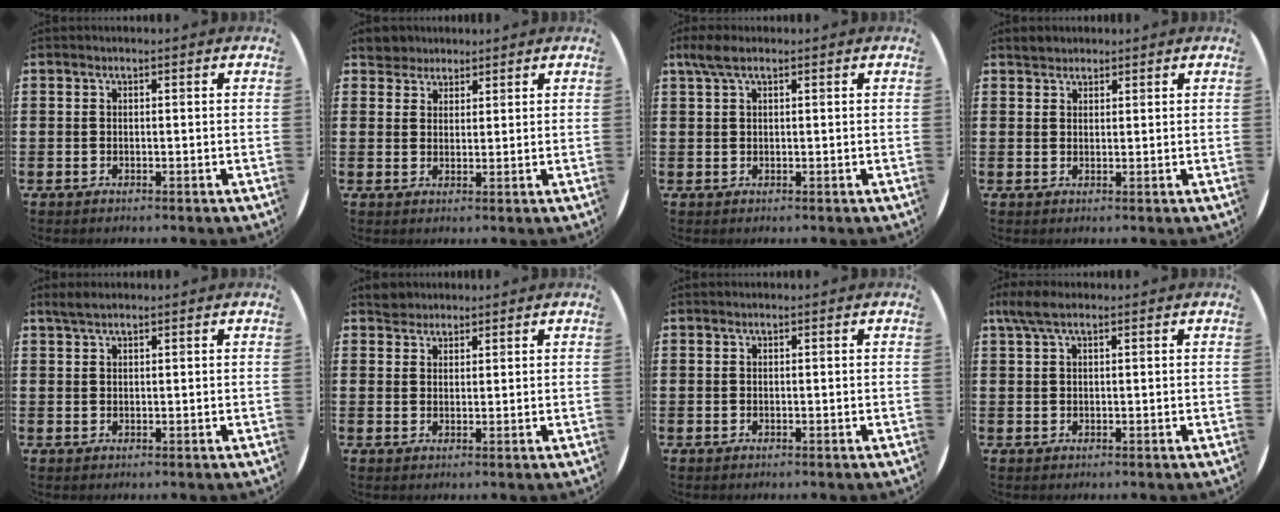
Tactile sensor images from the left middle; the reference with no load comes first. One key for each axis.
{"total": 3.3, "fx": 3.0, "fy": 1.4, "fz": -0.2, "tx": 0.001, "ty": -0.002, "tz": 0.057}
{"total": 2.3, "fx": 1.5, "fy": 0.7, "fz": 1.7, "tx": -0.036, "ty": 0.004, "tz": 0.026}
{"total": 1.3, "fx": 1.1, "fy": 0.2, "fz": 0.6, "tx": -0.013, "ty": 0.003, "tz": 0.020}
{"total": 1.6, "fx": 1.3, "fy": 0.4, "fz": 0.8, "tx": -0.017, "ty": 0.004, "tz": 0.024}
{"total": 2.2, "fx": 2.0, "fy": 0.8, "fz": -0.2, "tx": 0.007, "ty": 0.002, "tz": 0.040}
{"total": 0.0}
{"total": 2.8, "fx": 1.7, "fy": 0.8, "fz": 2.0, "tx": -0.043, "ty": 0.005, "tz": 0.031}